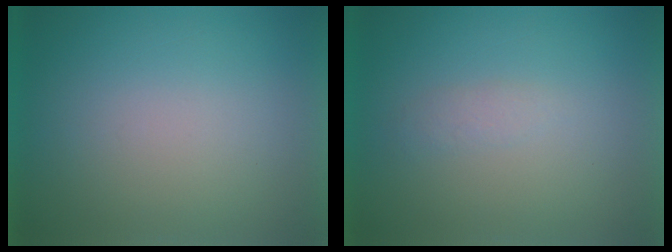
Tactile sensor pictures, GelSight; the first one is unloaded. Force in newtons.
{"total": 1.4}